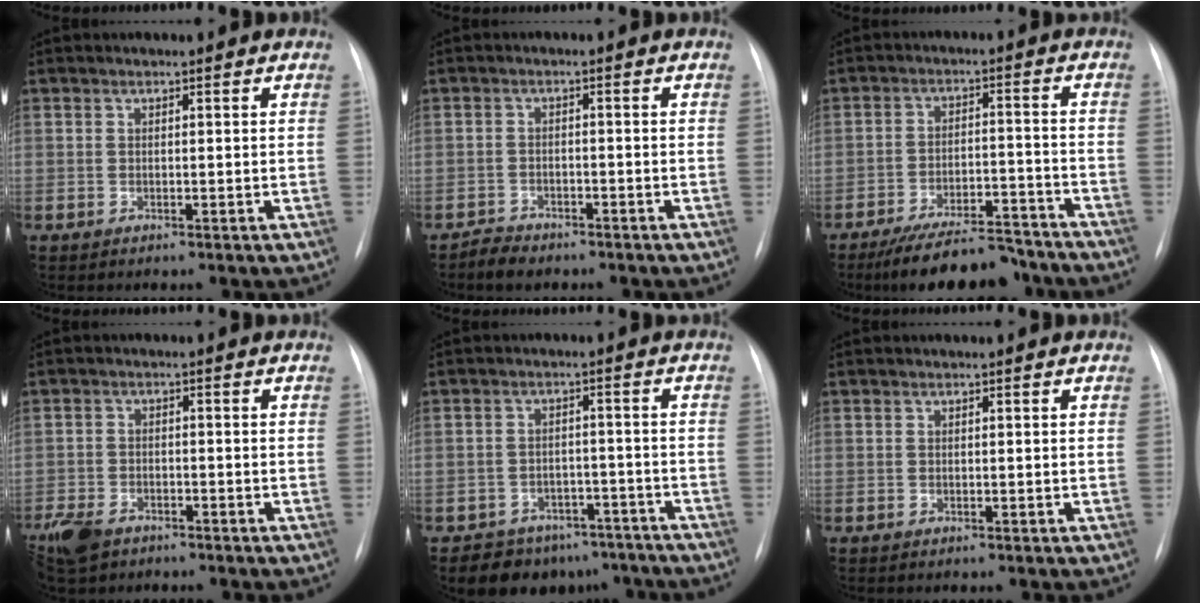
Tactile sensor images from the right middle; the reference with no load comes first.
{"total": 2.6, "force": [-2.3, 1.1, 0.4], "torque": [-0.015, 0.000, -0.038]}
{"total": 13.0, "force": [-11.5, 3.0, 5.2], "torque": [-0.073, 0.012, -0.175]}
{"total": 6.2, "force": [-4.5, 3.4, 2.7], "torque": [-0.055, -0.006, -0.079]}
{"total": 9.6, "force": [-7.6, 5.8, 1.2], "torque": [0.004, 0.025, -0.095]}
{"total": 0.0}